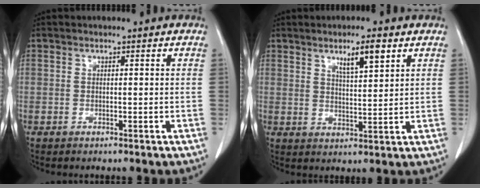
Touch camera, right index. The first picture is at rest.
{"total": 5.5, "force": [3.2, 0.8, 4.4], "torque": [-0.075, -0.001, 0.055]}